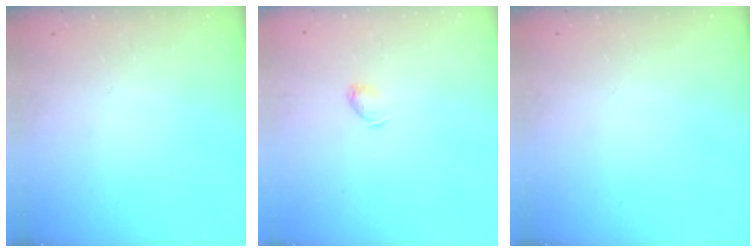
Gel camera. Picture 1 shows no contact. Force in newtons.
{"total": 3.4, "press": 3.3, "slide": 0.7}
{"total": 0.0}